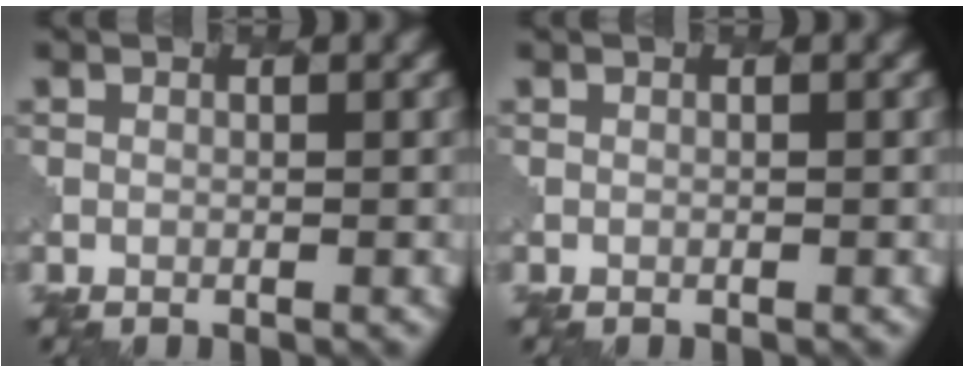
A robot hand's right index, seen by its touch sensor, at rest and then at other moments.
{"total": 0.0}